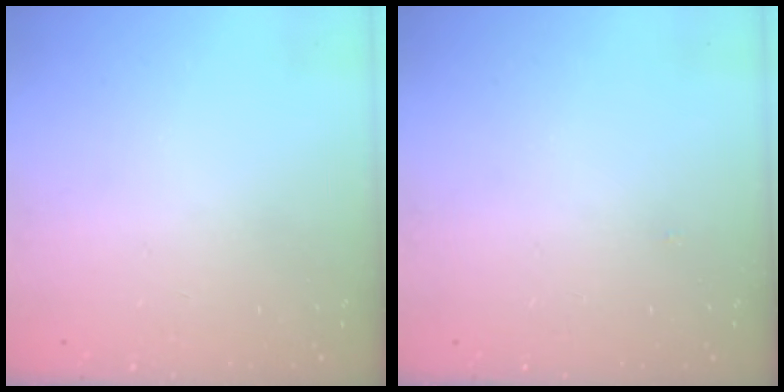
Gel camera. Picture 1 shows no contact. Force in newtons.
{"total": 15.5, "press": 3.5, "slide": 15.1}